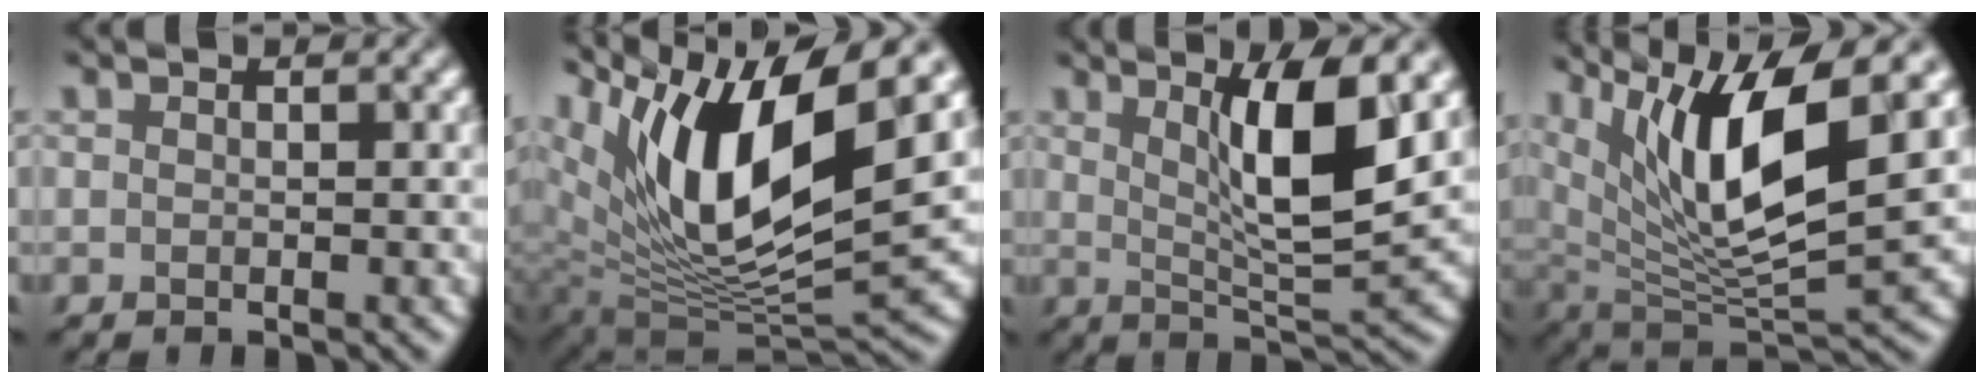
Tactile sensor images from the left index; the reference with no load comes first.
{"total": 13.5, "force": [6.2, 5.1, 10.8], "torque": [-0.199, -0.006, 0.120]}
{"total": 7.3, "force": [2.4, 1.4, 6.8], "torque": [-0.106, -0.010, 0.045]}
{"total": 11.7, "force": [4.6, 3.6, 10.1], "torque": [-0.186, -0.007, 0.089]}